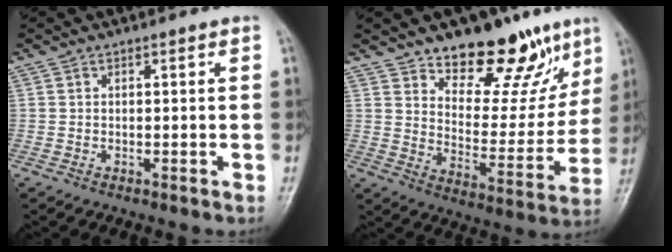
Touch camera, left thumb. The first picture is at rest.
{"total": 18.8, "force": [12.8, 8.9, 10.5], "torque": [-0.079, -0.082, 0.191]}